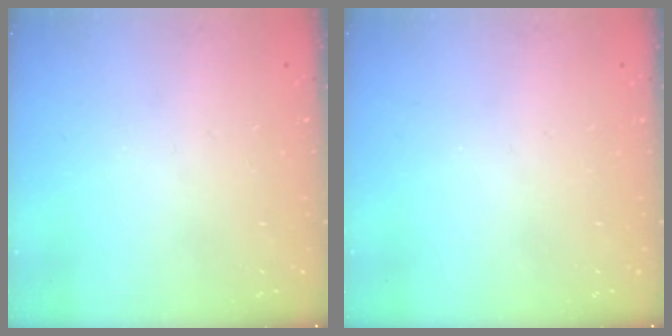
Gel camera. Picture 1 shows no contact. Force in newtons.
{"total": 0.0}